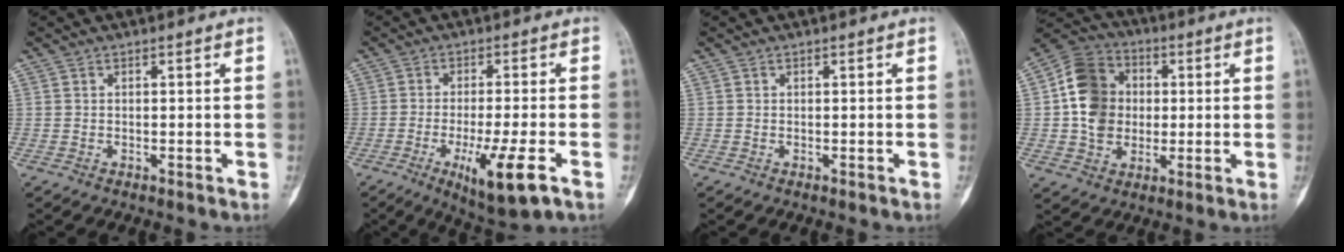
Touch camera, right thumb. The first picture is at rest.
{"total": 10.5, "force": [-4.2, 1.8, 9.5], "torque": [-0.166, -0.010, -0.063]}
{"total": 0.0}
{"total": 12.9, "force": [0.7, 10.7, 7.1], "torque": [-0.101, 0.016, 0.005]}